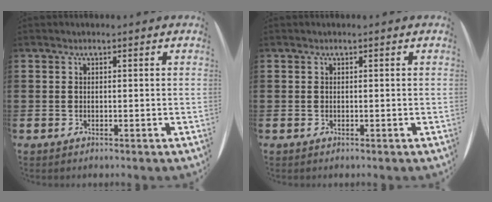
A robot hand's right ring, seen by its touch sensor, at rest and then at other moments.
{"total": 0.0}